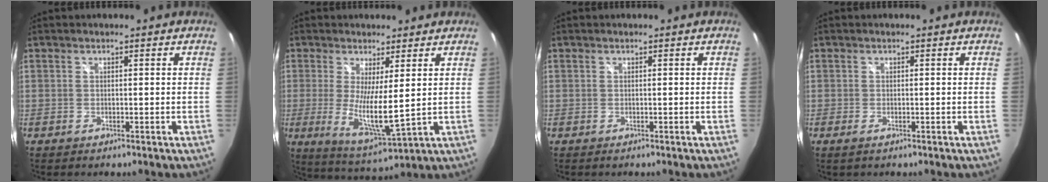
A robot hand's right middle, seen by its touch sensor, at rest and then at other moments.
{"total": 9.5, "force": [0.9, 1.4, 9.4], "torque": [-0.176, -0.028, 0.019]}
{"total": 0.0}
{"total": 1.0, "force": [-0.5, 0.3, 0.8], "torque": [-0.016, -0.004, -0.009]}